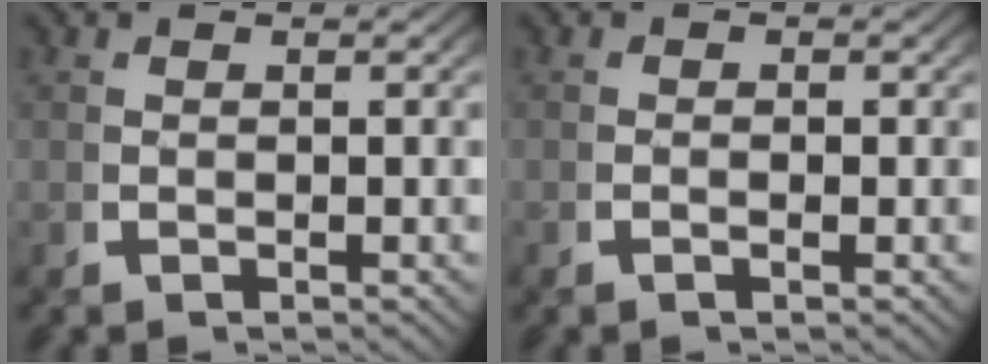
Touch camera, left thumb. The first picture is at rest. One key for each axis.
{"total": 0.5, "fx": -0.2, "fy": 0.2, "fz": 0.5, "tx": -0.013, "ty": 0.000, "tz": -0.007}